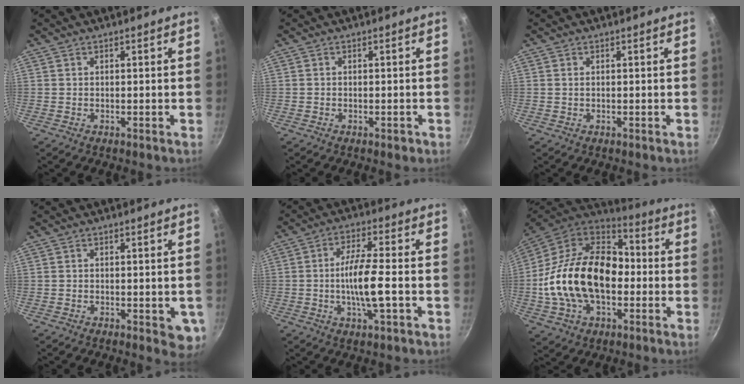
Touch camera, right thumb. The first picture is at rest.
{"total": 1.1, "force": [-0.6, 0.6, 0.7], "torque": [-0.011, 0.005, -0.007]}
{"total": 0.6, "force": [0.1, 0.3, 0.5], "torque": [-0.009, 0.001, 0.002]}
{"total": 5.1, "force": [-1.4, 2.3, 4.3], "torque": [-0.037, -0.004, -0.017]}
{"total": 9.4, "force": [-1.8, 2.2, 9.0], "torque": [-0.167, 0.015, -0.039]}
{"total": 25.9, "force": [-2.4, 16.7, 19.7], "torque": [-0.333, 0.043, -0.049]}